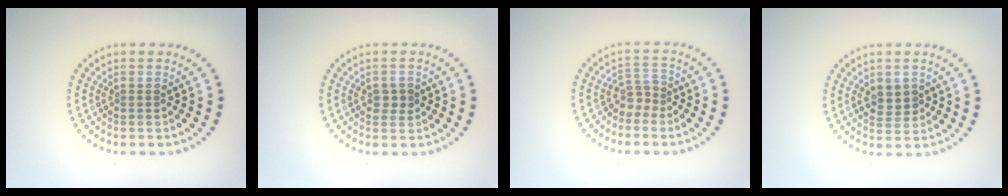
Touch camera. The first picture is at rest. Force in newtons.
{"total": 1.5, "press": 1.5, "slide": 0.1}
{"total": 1.9, "press": 1.4, "slide": 1.3}
{"total": 2.3, "press": 2.3, "slide": 0.4}